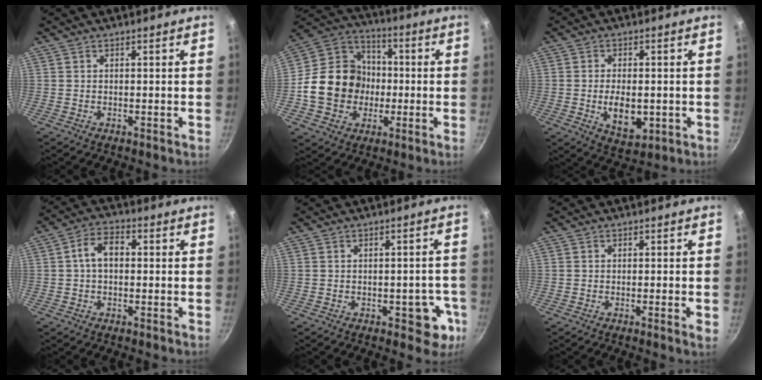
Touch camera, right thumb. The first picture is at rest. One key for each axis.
{"total": 17.1, "fx": -2.2, "fy": 14.7, "fz": 8.5, "tx": -0.117, "ty": 0.035, "tz": -0.043}
{"total": 8.1, "fx": -1.3, "fy": 4.6, "fz": 6.5, "tx": -0.096, "ty": -0.005, "tz": -0.010}
{"total": 5.9, "fx": 0.4, "fy": 3.9, "fz": 4.5, "tx": -0.071, "ty": 0.018, "tz": -0.003}
{"total": 6.3, "fx": -2.4, "fy": 3.7, "fz": 4.5, "tx": -0.012, "ty": 0.018, "tz": -0.025}
{"total": 1.7, "fx": -0.5, "fy": 0.0, "fz": 1.6, "tx": -0.025, "ty": -0.005, "tz": -0.009}